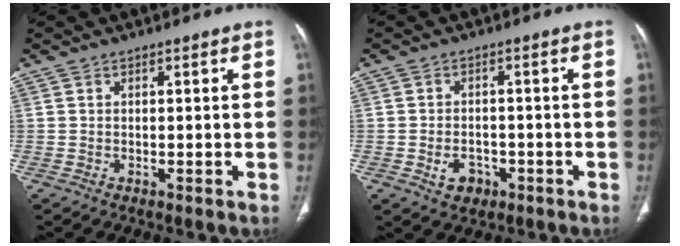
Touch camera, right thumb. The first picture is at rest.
{"total": 4.4, "force": [-1.7, 3.3, 2.3], "torque": [-0.029, 0.013, -0.021]}